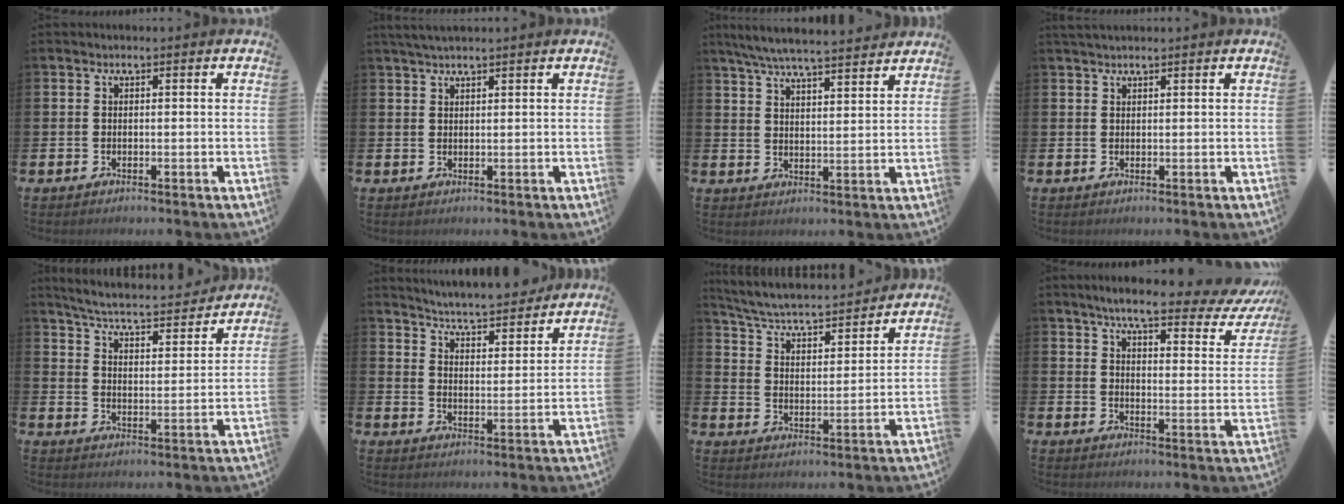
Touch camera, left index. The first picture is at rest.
{"total": 2.2, "force": [2.0, 0.4, 0.9], "torque": [-0.017, -0.001, 0.035]}
{"total": 6.4, "force": [6.1, 0.3, 1.7], "torque": [-0.056, -0.031, 0.110]}
{"total": 1.4, "force": [1.3, 0.3, 0.4], "torque": [-0.005, 0.002, 0.024]}
{"total": 5.3, "force": [5.2, 0.4, 1.2], "torque": [-0.049, -0.044, 0.084]}
{"total": 5.5, "force": [5.5, 0.3, 0.5], "torque": [-0.026, -0.048, 0.092]}
{"total": 5.1, "force": [4.8, 0.7, 1.5], "torque": [-0.055, -0.045, 0.075]}
{"total": 6.5, "force": [5.5, 1.1, 3.3], "torque": [-0.069, -0.038, 0.083]}